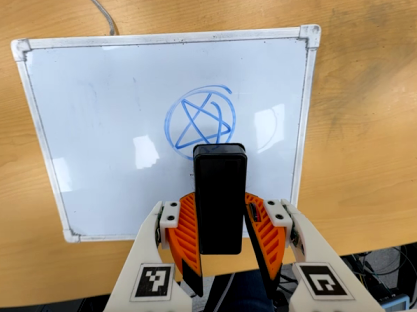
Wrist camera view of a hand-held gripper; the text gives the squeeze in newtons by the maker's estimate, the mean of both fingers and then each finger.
{"total": 5.1, "left": 4.7, "right": 5.5}